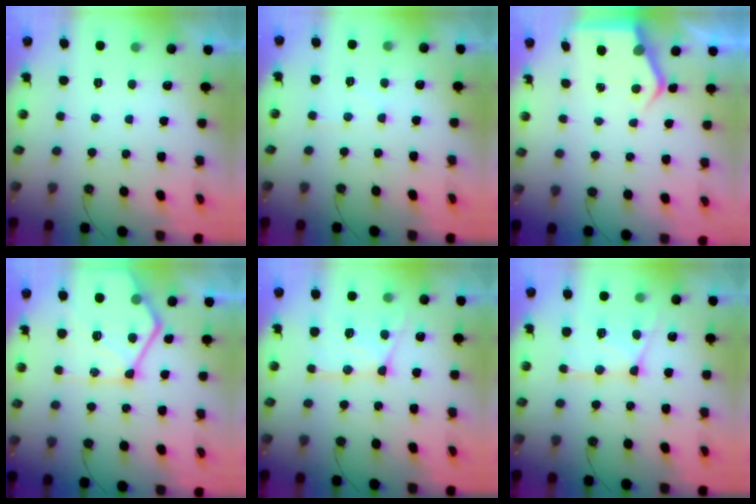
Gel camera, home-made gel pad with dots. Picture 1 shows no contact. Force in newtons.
{"total": 4.2, "press": 4.1, "slide": 0.6}
{"total": 4.9, "press": 4.9, "slide": 0.2}
{"total": 19.8, "press": 19.6, "slide": 2.4}
{"total": 15.0, "press": 14.9, "slide": 1.6}
{"total": 15.0, "press": 14.9, "slide": 1.6}